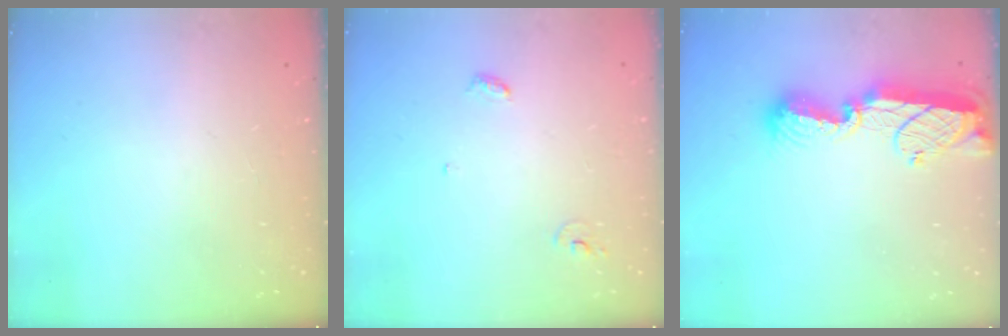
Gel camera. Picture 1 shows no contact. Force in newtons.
{"total": 3.7, "press": 3.7, "slide": 0.3}
{"total": 12.4, "press": 12.4, "slide": 1.0}